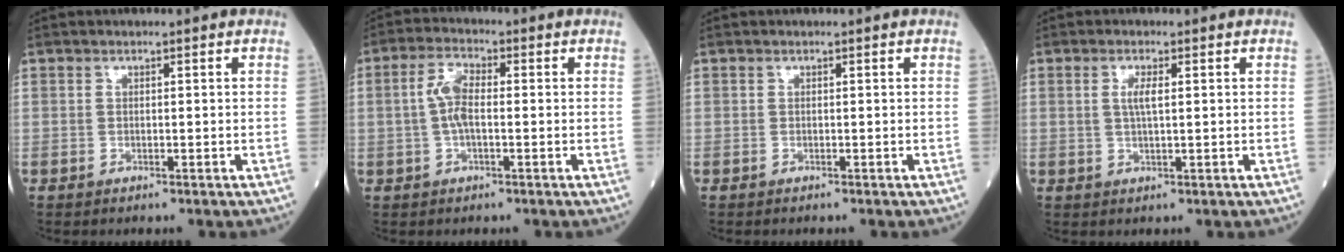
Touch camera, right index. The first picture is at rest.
{"total": 3.5, "force": [-0.2, 1.6, 3.1], "torque": [-0.064, 0.008, -0.007]}
{"total": 0.0}
{"total": 2.5, "force": [0.6, 0.3, 2.4], "torque": [-0.051, 0.000, 0.012]}